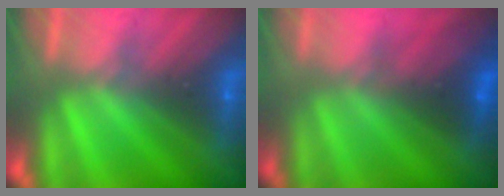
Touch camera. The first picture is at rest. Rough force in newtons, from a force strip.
{"total": 2.9}